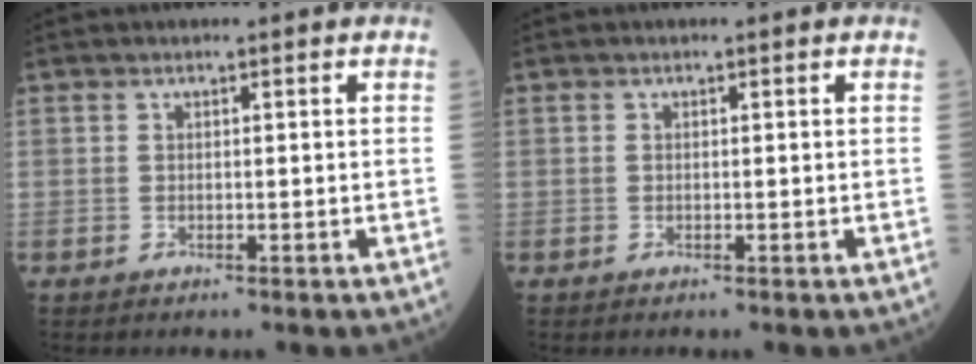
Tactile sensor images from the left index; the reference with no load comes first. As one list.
[{"total": 0.0}]